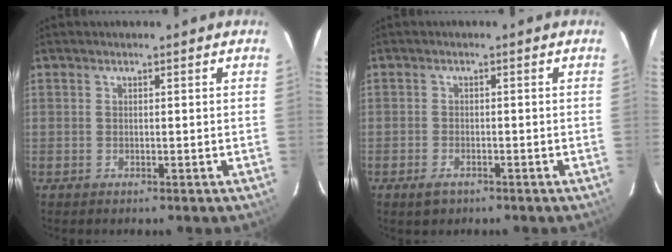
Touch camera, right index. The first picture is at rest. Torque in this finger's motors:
{"motor_torque": [0.22, -0.25, 0.11, -0.01]}